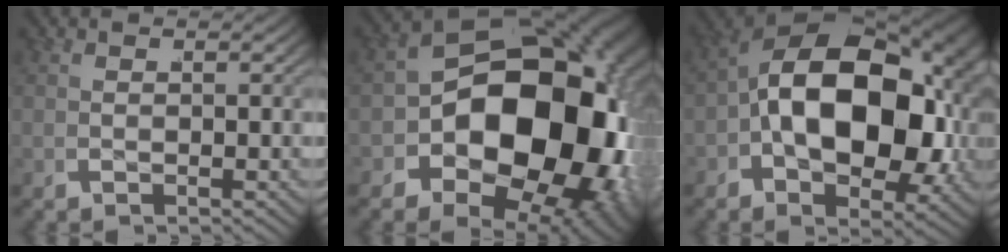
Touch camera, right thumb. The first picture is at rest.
{"total": 28.8, "force": [-1.5, 19.0, 21.5], "torque": [-0.349, -0.078, 0.006]}
{"total": 18.5, "force": [-0.2, 11.4, 14.5], "torque": [-0.250, -0.034, 0.009]}